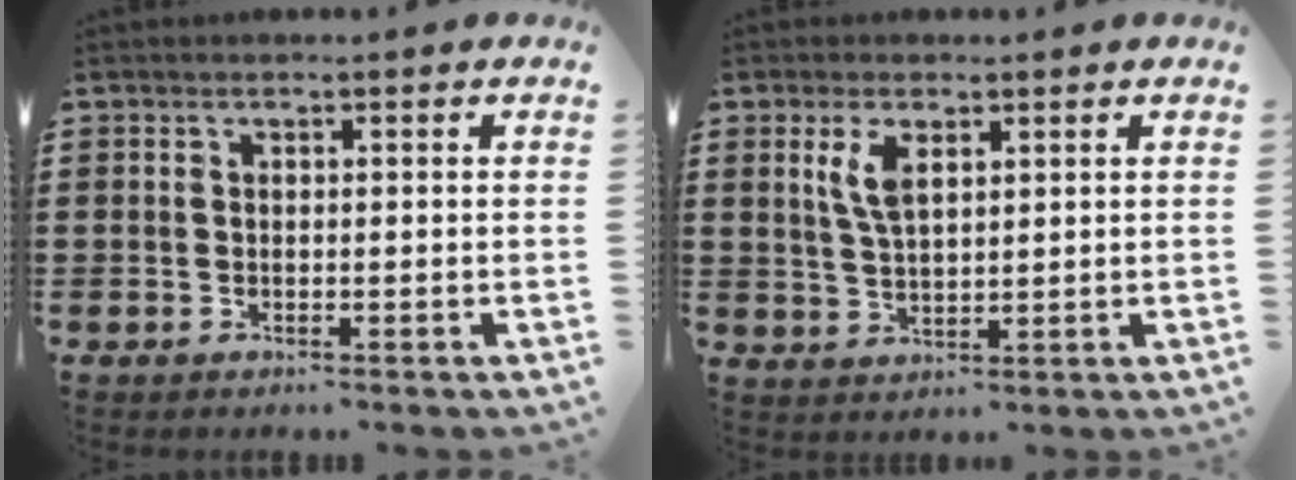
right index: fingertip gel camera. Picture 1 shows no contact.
{"total": 4.4, "force": [1.9, 1.8, 3.6], "torque": [-0.078, 0.006, 0.033]}